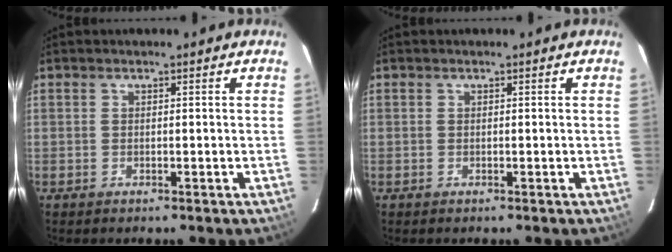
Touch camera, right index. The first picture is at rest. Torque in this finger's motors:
{"motor_torque": [0.14, 0.19, -0.03, 0.00]}